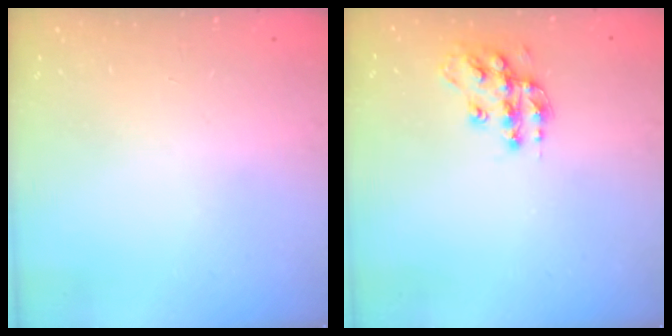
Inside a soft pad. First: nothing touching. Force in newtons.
{"total": 13.8, "press": 13.7, "slide": 0.8}